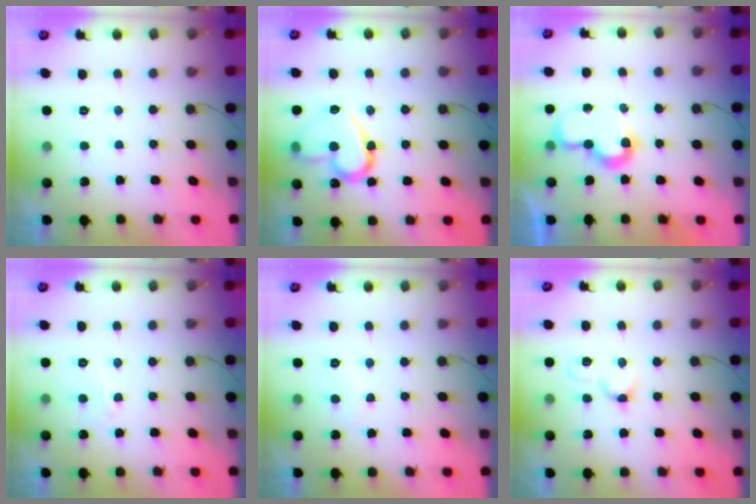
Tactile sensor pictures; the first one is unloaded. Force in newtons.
{"total": 15.7, "press": 15.6, "slide": 1.7}
{"total": 7.2, "press": 7.2, "slide": 0.4}
{"total": 3.5, "press": 3.5, "slide": 0.3}
{"total": 4.9, "press": 4.8, "slide": 0.3}
{"total": 4.4, "press": 4.3, "slide": 0.6}